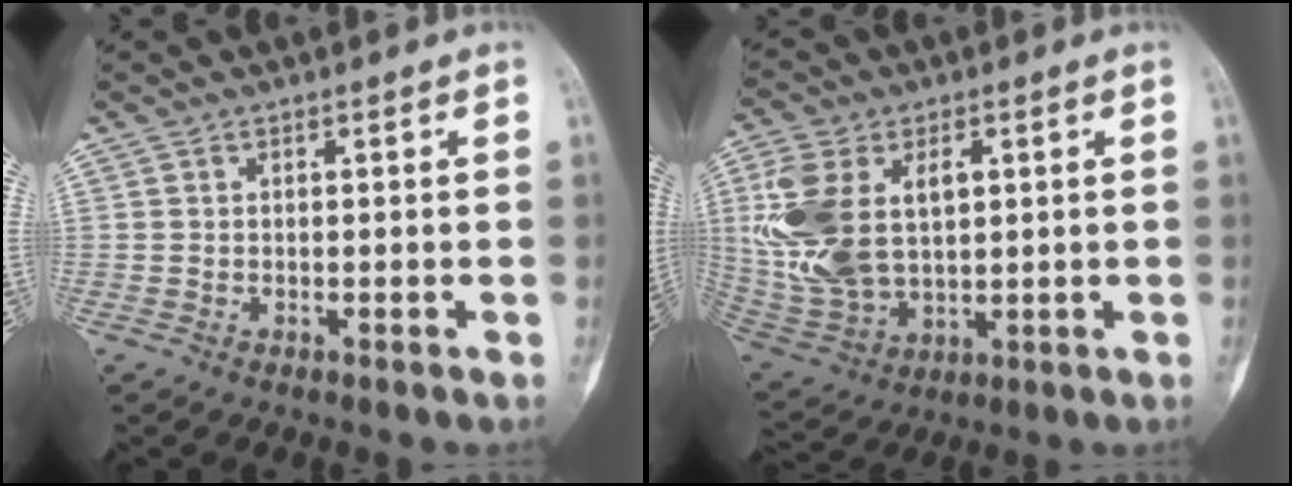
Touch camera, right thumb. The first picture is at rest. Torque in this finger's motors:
{"motor_torque": [0.13, 2.78, 0.23, 0.07, 0.21]}